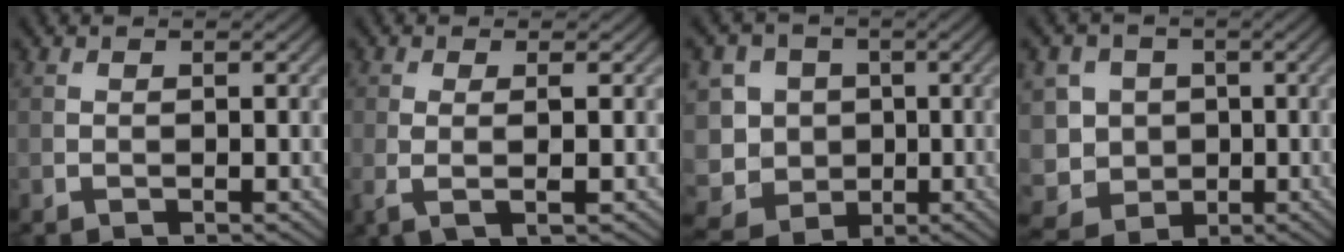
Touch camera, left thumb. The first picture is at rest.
{"total": 2.7, "force": [0.0, 0.4, 2.7], "torque": [-0.054, -0.001, -0.003]}
{"total": 8.5, "force": [-1.5, 7.5, 3.6], "torque": [-0.115, -0.002, -0.042]}
{"total": 6.8, "force": [-0.9, 6.1, 2.8], "torque": [-0.084, -0.009, -0.028]}